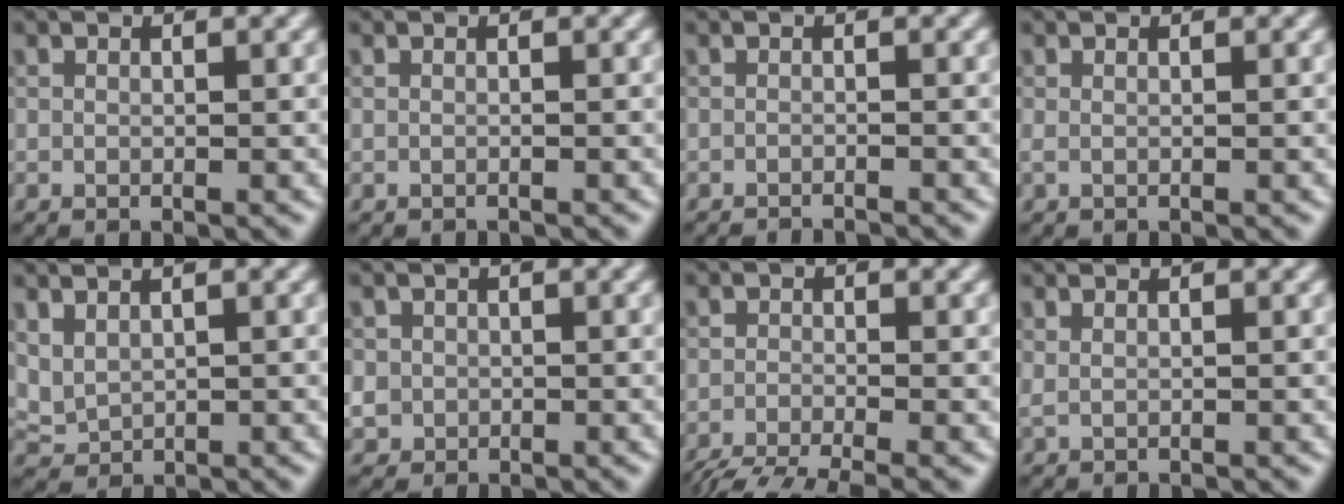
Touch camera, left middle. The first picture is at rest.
{"total": 0.7, "force": [-0.7, 0.0, 0.1], "torque": [0.001, -0.002, -0.014]}
{"total": 2.8, "force": [-2.7, 0.4, 0.8], "torque": [-0.005, 0.000, -0.038]}
{"total": 0.8, "force": [0.2, 0.3, 0.7], "torque": [-0.009, 0.004, 0.000]}
{"total": 1.8, "force": [1.3, 1.0, 0.8], "torque": [-0.022, 0.000, 0.034]}
{"total": 1.6, "force": [-0.1, 1.6, 0.2], "torque": [0.004, -0.003, 0.000]}
{"total": 5.6, "force": [-4.5, 1.2, 3.1], "torque": [-0.056, -0.024, -0.081]}
{"total": 1.1, "force": [0.7, 0.5, 0.7], "torque": [-0.010, -0.003, 0.004]}